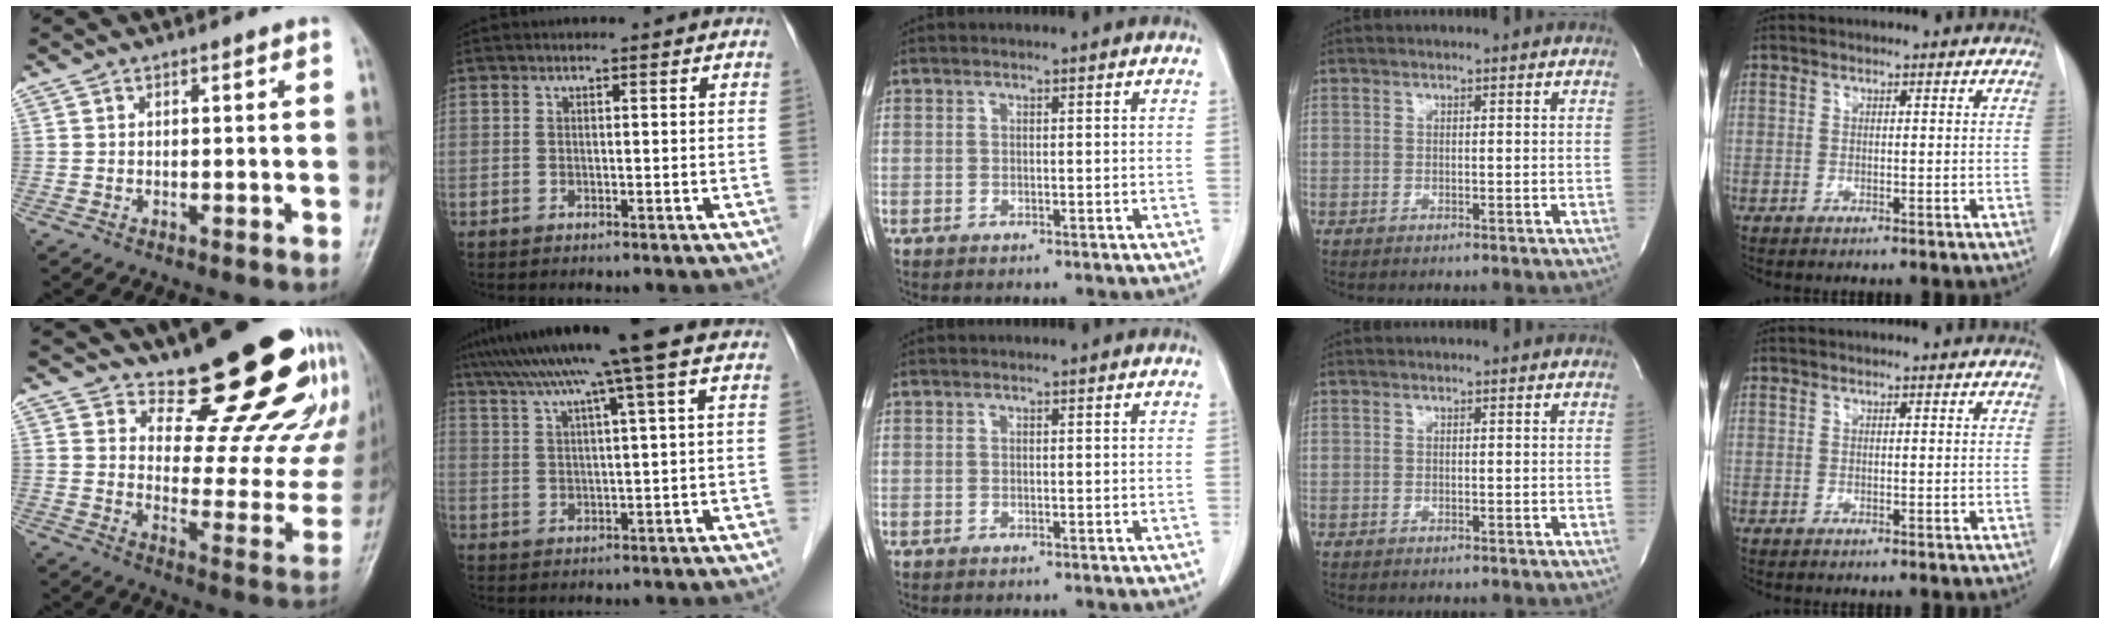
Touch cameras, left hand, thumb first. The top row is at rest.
{"thumb": {"total": 20.4, "force": [17.1, 6.1, 9.4], "torque": [-0.069, -0.151, 0.226]}, "index": {"total": 11.2, "force": [7.7, -1.5, 8.0], "torque": [-0.132, 0.028, 0.112]}}